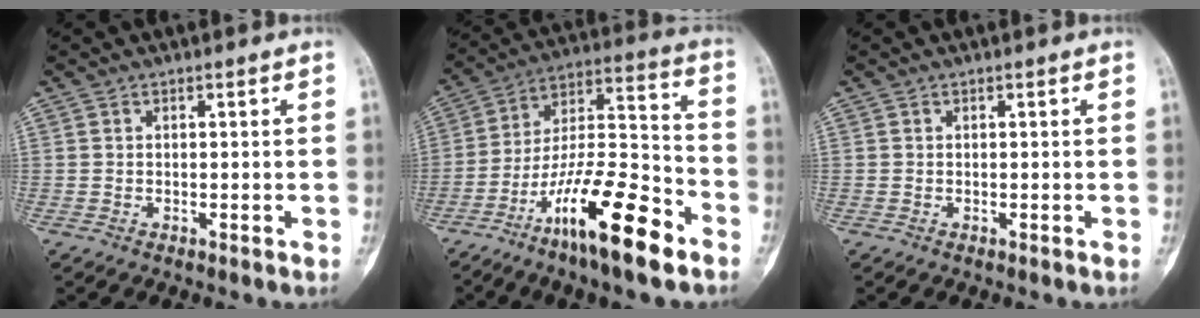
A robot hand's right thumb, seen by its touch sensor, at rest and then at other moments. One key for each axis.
{"total": 20.2, "fx": -11.5, "fy": 5.0, "fz": 15.8, "tx": -0.293, "ty": 0.073, "tz": -0.199}
{"total": 0.0}